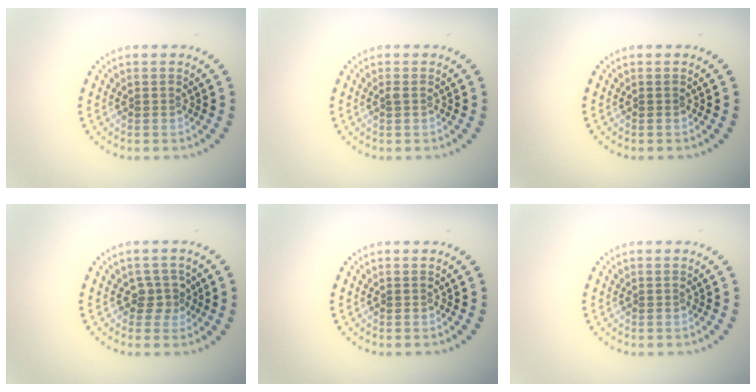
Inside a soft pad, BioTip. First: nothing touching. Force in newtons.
{"total": 0.5, "press": 0.4, "slide": 0.3}
{"total": 0.0}
{"total": 1.9, "press": 1.5, "slide": 1.2}
{"total": 0.0}
{"total": 0.0}